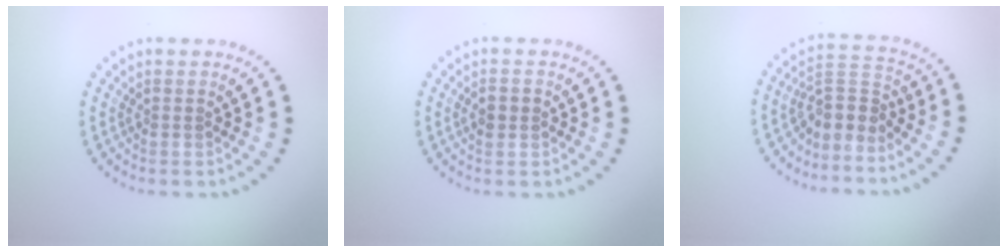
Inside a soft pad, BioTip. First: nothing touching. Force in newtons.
{"total": 1.5, "press": 1.5, "slide": 0.1}
{"total": 3.1, "press": 2.3, "slide": 2.1}